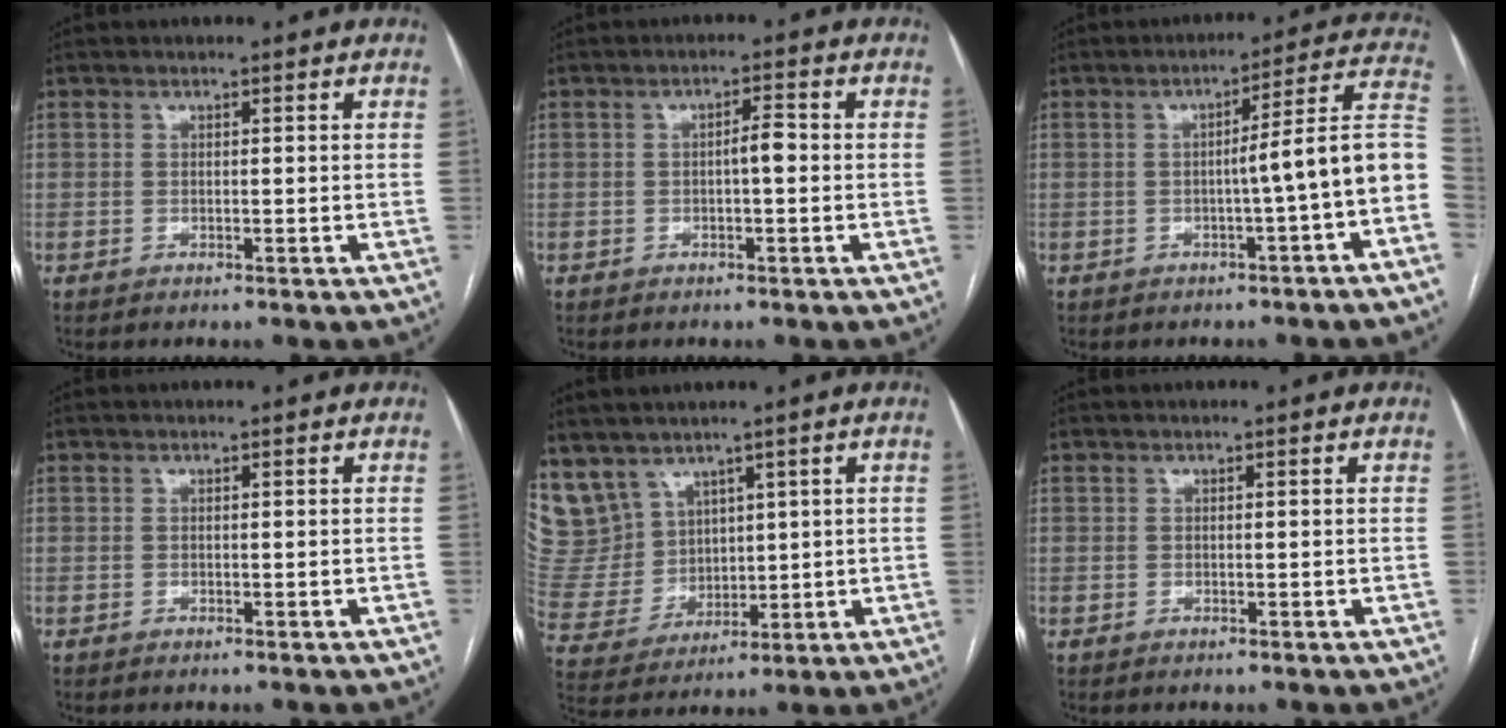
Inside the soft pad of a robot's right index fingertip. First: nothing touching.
{"total": 2.5, "force": [-0.3, 0.5, 2.4], "torque": [-0.037, 0.005, -0.006]}
{"total": 10.2, "force": [-2.4, -1.0, 9.9], "torque": [-0.120, 0.028, -0.039]}
{"total": 0.0}
{"total": 10.6, "force": [7.2, 7.4, 2.2], "torque": [-0.072, 0.032, 0.172]}
{"total": 0.0}